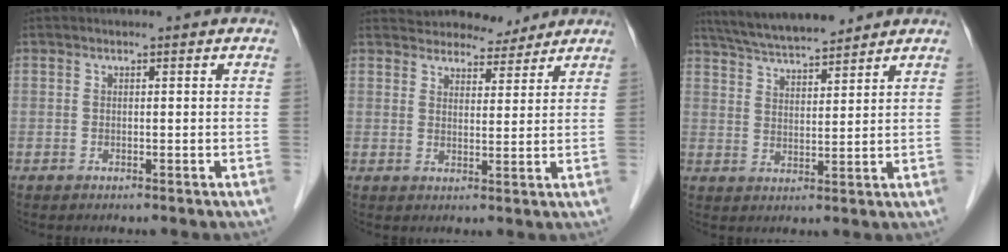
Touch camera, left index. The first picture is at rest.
{"total": 8.0, "force": [7.6, 2.4, 1.2], "torque": [-0.003, 0.008, 0.100]}
{"total": 10.8, "force": [9.8, 1.2, 4.4], "torque": [-0.079, 0.021, 0.166]}